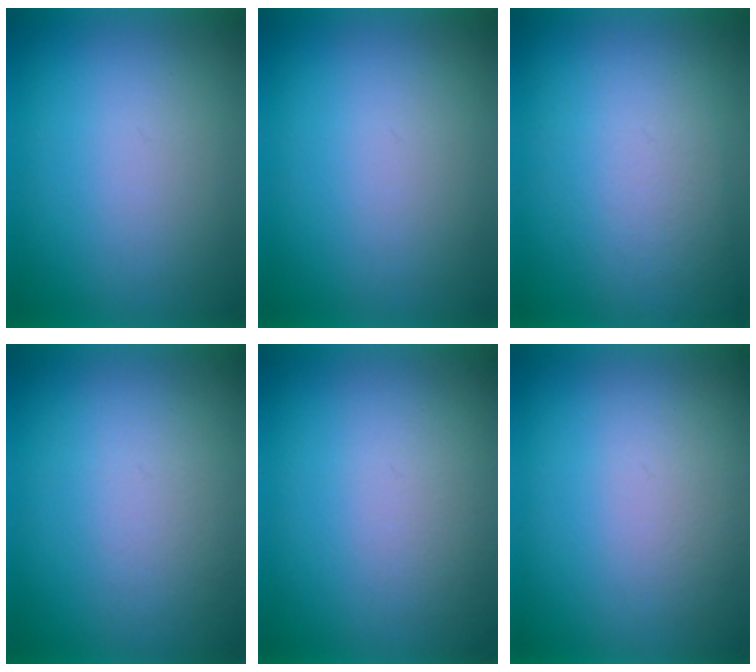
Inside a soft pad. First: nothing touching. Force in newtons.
{"total": 0.0}
{"total": 3.8}
{"total": 3.2}
{"total": 1.7}
{"total": 2.0}